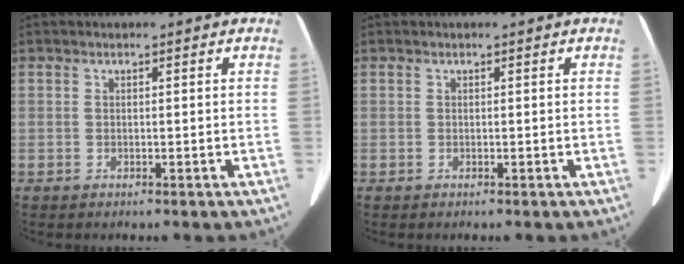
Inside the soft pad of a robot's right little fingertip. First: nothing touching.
{"total": 0.0}